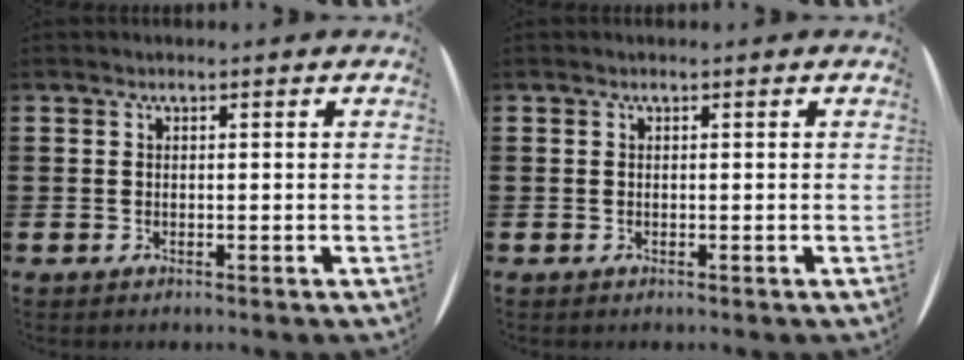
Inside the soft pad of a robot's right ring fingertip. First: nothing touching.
{"total": 0.0}